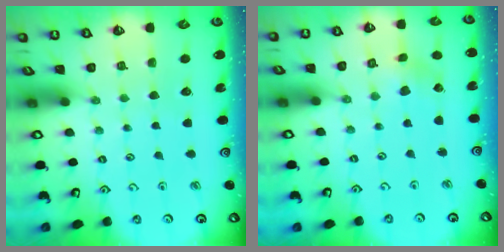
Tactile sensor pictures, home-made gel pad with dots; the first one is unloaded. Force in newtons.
{"total": 1.9, "press": 1.9, "slide": 0.2}